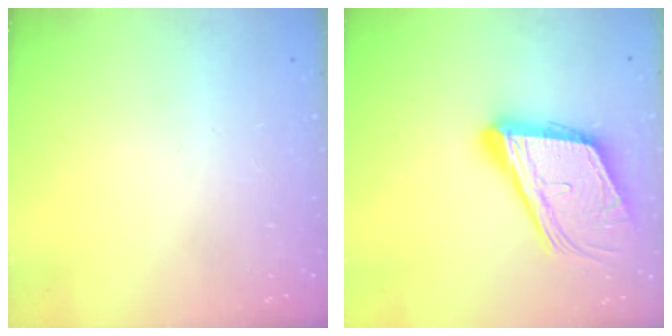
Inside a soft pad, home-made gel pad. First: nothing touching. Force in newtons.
{"total": 20.0, "press": 19.6, "slide": 3.9}